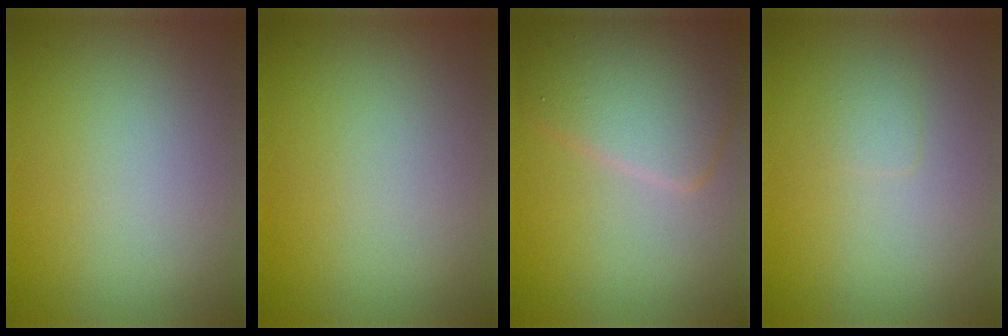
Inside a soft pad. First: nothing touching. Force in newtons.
{"total": 0.0}
{"total": 6.2, "press": 6.2, "slide": 0.2}
{"total": 0.8, "press": 0.8, "slide": 0.0}